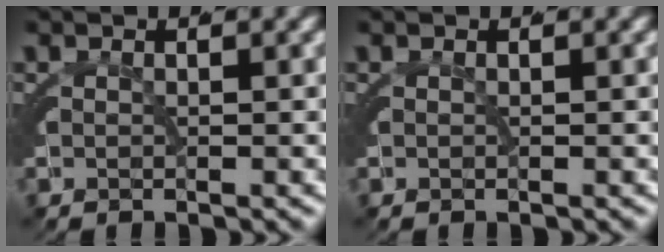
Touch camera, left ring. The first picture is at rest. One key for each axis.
{"total": 0.0}